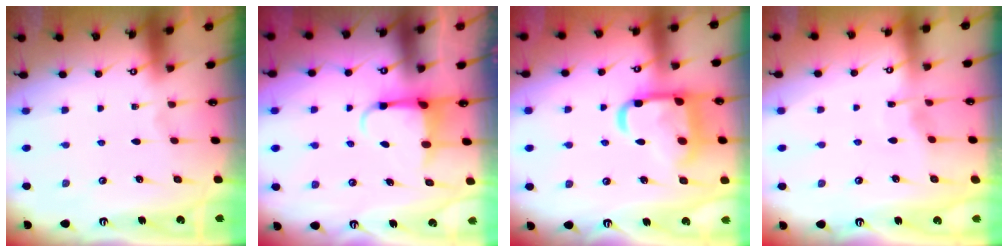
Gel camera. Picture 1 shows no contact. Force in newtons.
{"total": 3.9, "press": 3.8, "slide": 0.9}
{"total": 18.7, "press": 18.6, "slide": 1.6}
{"total": 3.2, "press": 3.2, "slide": 0.4}